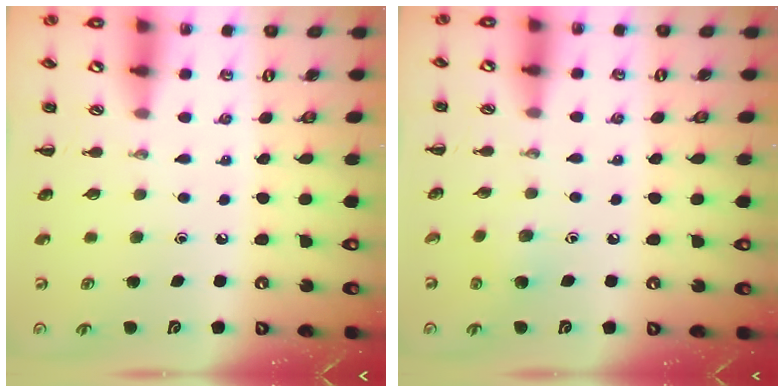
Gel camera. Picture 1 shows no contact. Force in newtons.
{"total": 4.9, "press": 4.7, "slide": 1.2}